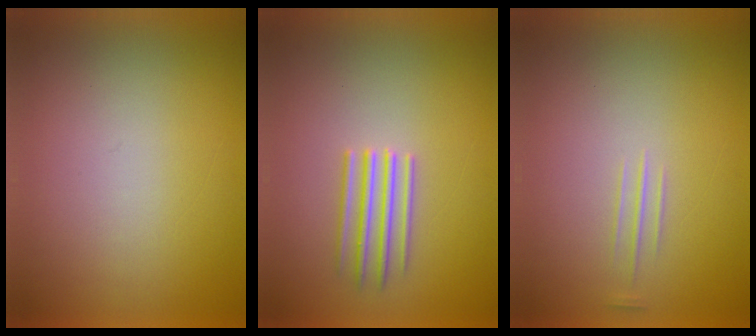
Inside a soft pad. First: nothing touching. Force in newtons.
{"total": 2.9}
{"total": 1.3}